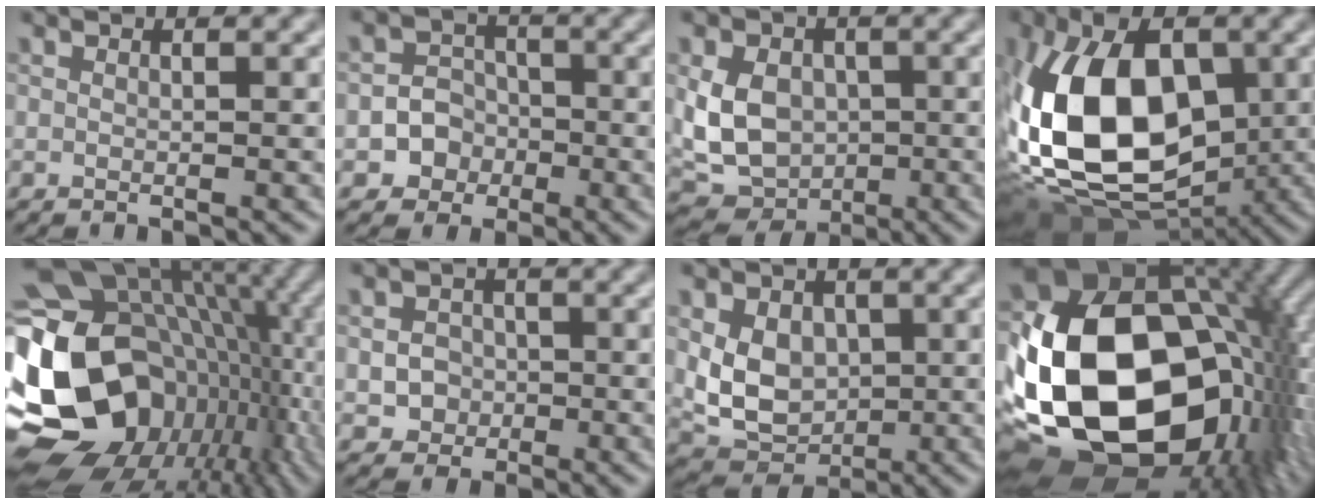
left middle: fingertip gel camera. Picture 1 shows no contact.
{"total": 3.4, "force": [-1.3, 3.0, 0.7], "torque": [0.018, 0.009, -0.037]}
{"total": 6.3, "force": [-0.1, 5.0, 3.9], "torque": [-0.077, -0.008, -0.003]}
{"total": 17.1, "force": [-0.9, 10.4, 13.6], "torque": [-0.266, 0.003, -0.032]}
{"total": 19.4, "force": [-3.5, 14.4, 12.6], "torque": [-0.222, -0.005, -0.036]}
{"total": 2.3, "force": [-0.6, 2.1, 0.7], "torque": [0.000, 0.002, -0.016]}
{"total": 5.5, "force": [0.4, 4.3, 3.5], "torque": [-0.065, -0.007, 0.007]}
{"total": 21.8, "force": [-2.3, 15.0, 15.6], "torque": [-0.317, -0.030, -0.010]}